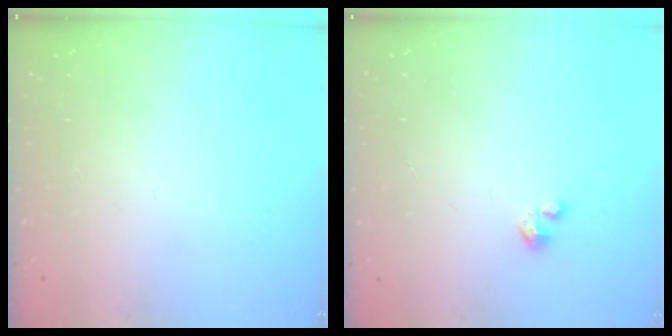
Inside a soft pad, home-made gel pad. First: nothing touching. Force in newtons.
{"total": 1.2, "press": 1.2, "slide": 0.2}